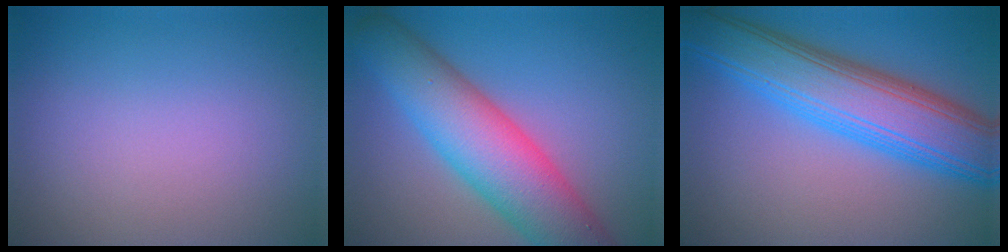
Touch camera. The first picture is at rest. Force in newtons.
{"total": 9.7, "press": 9.6, "slide": 0.6}
{"total": 9.5, "press": 9.5, "slide": 0.2}